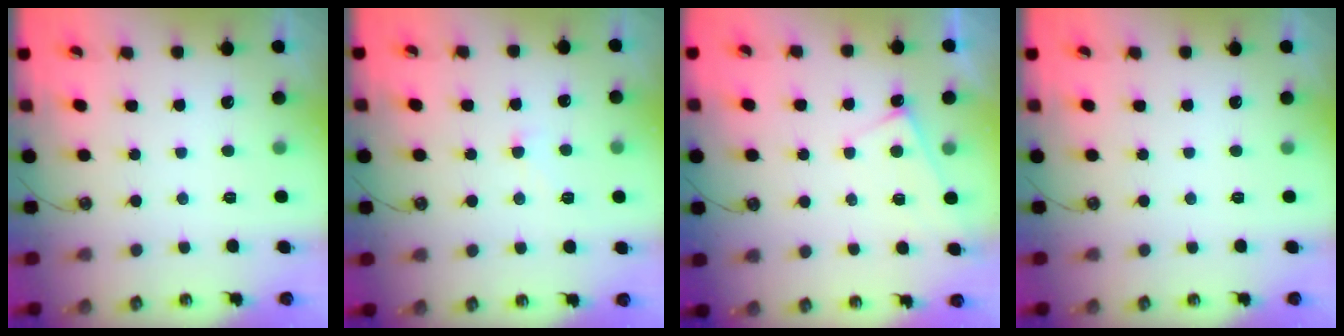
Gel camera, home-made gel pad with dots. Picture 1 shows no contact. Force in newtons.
{"total": 3.2, "press": 3.2, "slide": 0.4}
{"total": 1.3, "press": 1.3, "slide": 0.3}
{"total": 0.0}